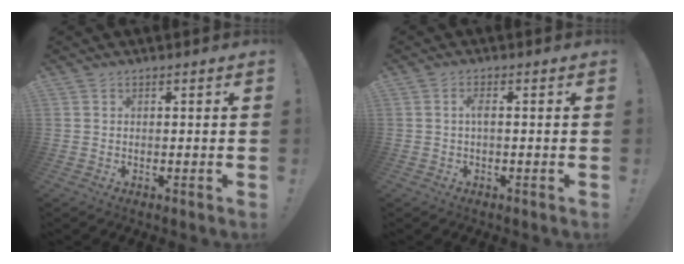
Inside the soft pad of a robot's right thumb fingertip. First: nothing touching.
{"total": 2.3, "force": [-0.2, 0.5, 2.2], "torque": [-0.050, 0.007, -0.004]}